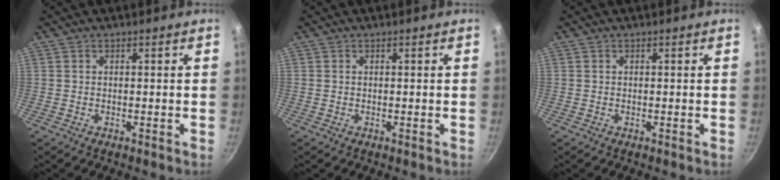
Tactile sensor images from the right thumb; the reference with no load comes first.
{"total": 0.0}
{"total": 0.0}